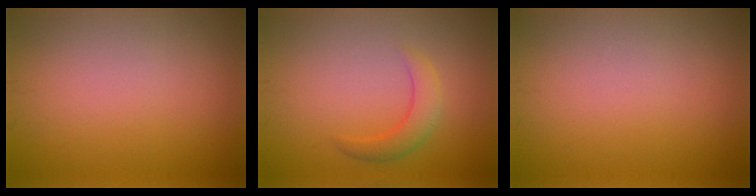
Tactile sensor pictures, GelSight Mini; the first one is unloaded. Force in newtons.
{"total": 2.5, "press": 2.5, "slide": 0.2}
{"total": 0.0}